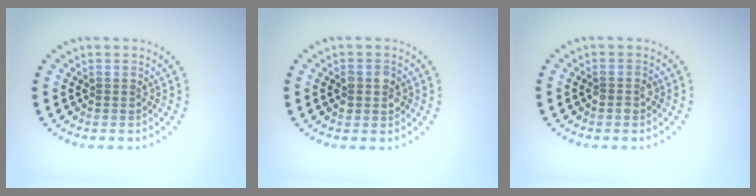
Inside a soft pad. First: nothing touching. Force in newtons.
{"total": 1.7, "press": 1.7, "slide": 0.2}
{"total": 1.0, "press": 1.0, "slide": 0.2}